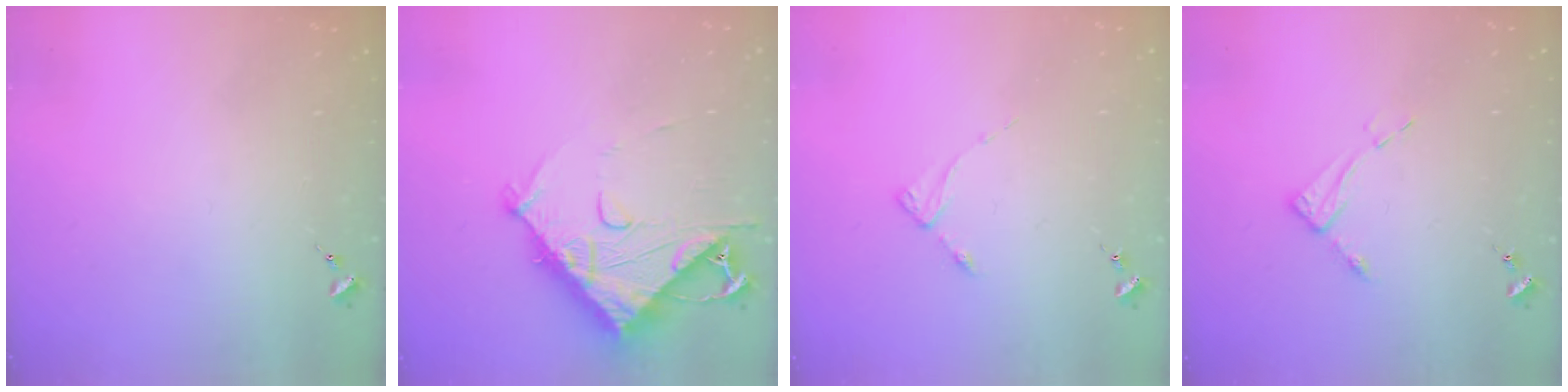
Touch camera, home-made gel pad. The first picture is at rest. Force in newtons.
{"total": 13.1, "press": 13.0, "slide": 1.0}
{"total": 2.7, "press": 2.7, "slide": 0.3}
{"total": 6.5, "press": 6.5, "slide": 0.5}